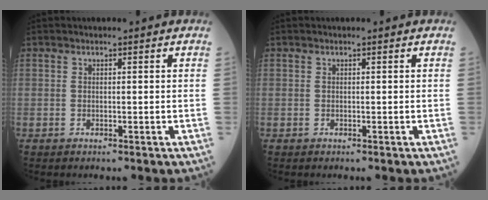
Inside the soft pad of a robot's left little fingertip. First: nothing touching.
{"total": 0.0}